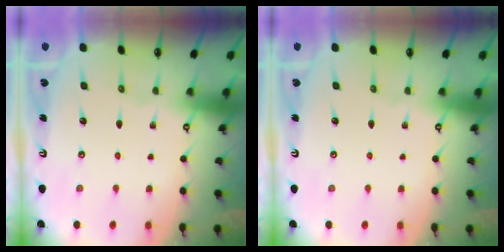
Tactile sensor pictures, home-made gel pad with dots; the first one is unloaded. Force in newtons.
{"total": 0.0}